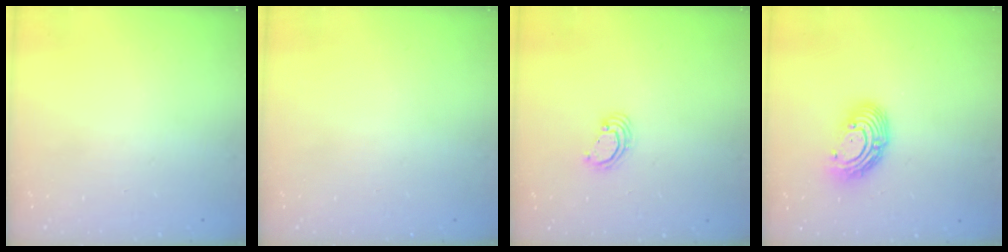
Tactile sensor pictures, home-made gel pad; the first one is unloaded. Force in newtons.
{"total": 0.0}
{"total": 3.6, "press": 3.6, "slide": 0.4}
{"total": 10.7, "press": 10.6, "slide": 0.9}